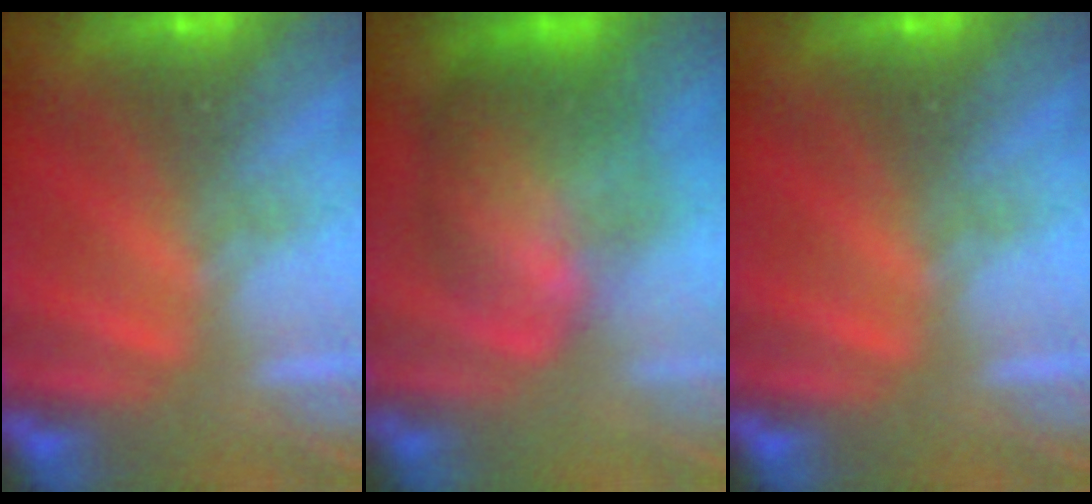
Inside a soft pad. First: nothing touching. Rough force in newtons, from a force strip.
{"total": 8.4}
{"total": 0.0}